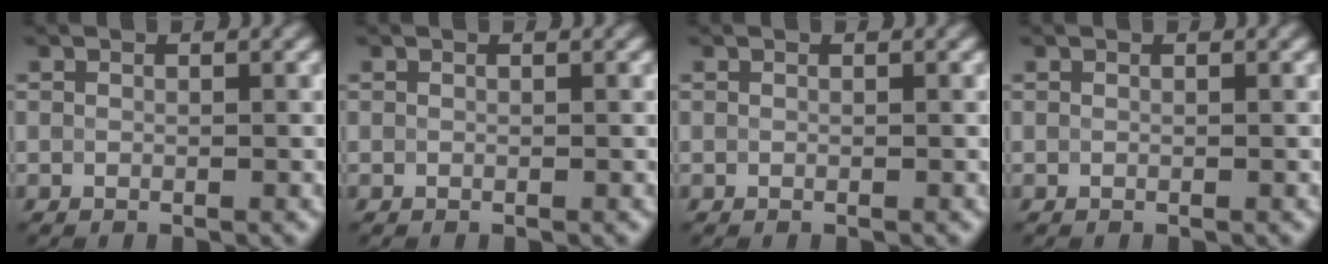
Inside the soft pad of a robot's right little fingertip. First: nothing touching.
{"total": 0.0}
{"total": 0.0}
{"total": 0.0}